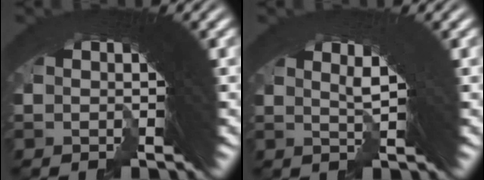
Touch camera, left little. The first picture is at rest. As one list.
[{"total": 3.4, "force": [2.5, 0.0, 2.4], "torque": [-0.011, 0.023, 0.036]}]